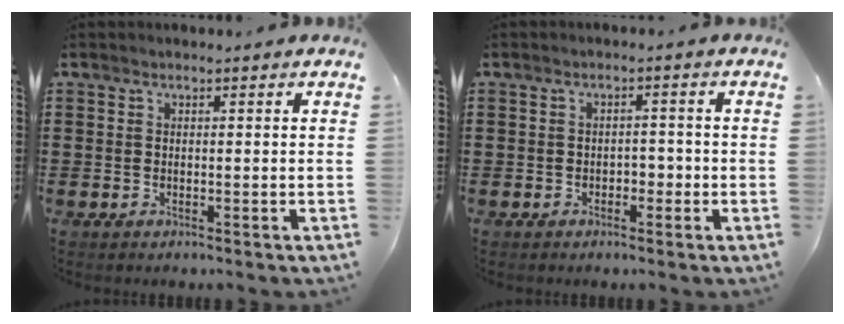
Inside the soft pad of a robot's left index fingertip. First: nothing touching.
{"total": 1.8, "force": [-1.0, 1.1, 1.0], "torque": [-0.023, 0.003, -0.025]}